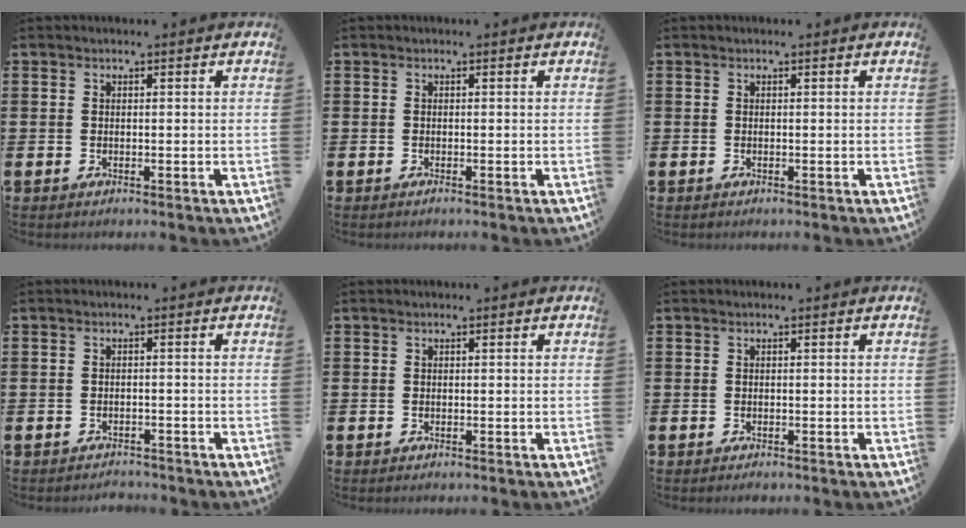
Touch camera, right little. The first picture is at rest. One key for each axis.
{"total": 0.0}
{"total": 0.0}
{"total": 1.1, "fx": -1.1, "fy": 0.1, "fz": -0.1, "tx": -0.003, "ty": 0.002, "tz": -0.025}
{"total": 0.0}
{"total": 0.0}